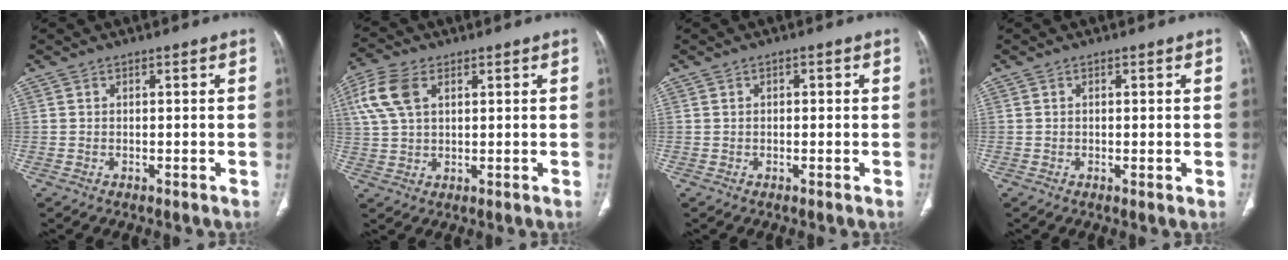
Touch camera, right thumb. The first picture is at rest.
{"total": 8.8, "force": [3.2, 5.2, 6.3], "torque": [-0.146, 0.010, 0.063]}
{"total": 0.8, "force": [0.1, 0.5, 0.6], "torque": [-0.008, 0.006, 0.001]}
{"total": 0.9, "force": [-0.1, 0.2, 0.8], "torque": [-0.018, -0.005, -0.002]}